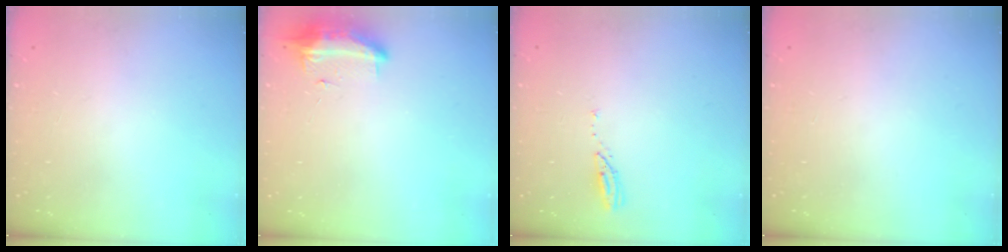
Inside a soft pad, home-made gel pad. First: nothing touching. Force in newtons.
{"total": 9.5, "press": 9.2, "slide": 2.4}
{"total": 3.0, "press": 2.9, "slide": 0.3}
{"total": 0.0}